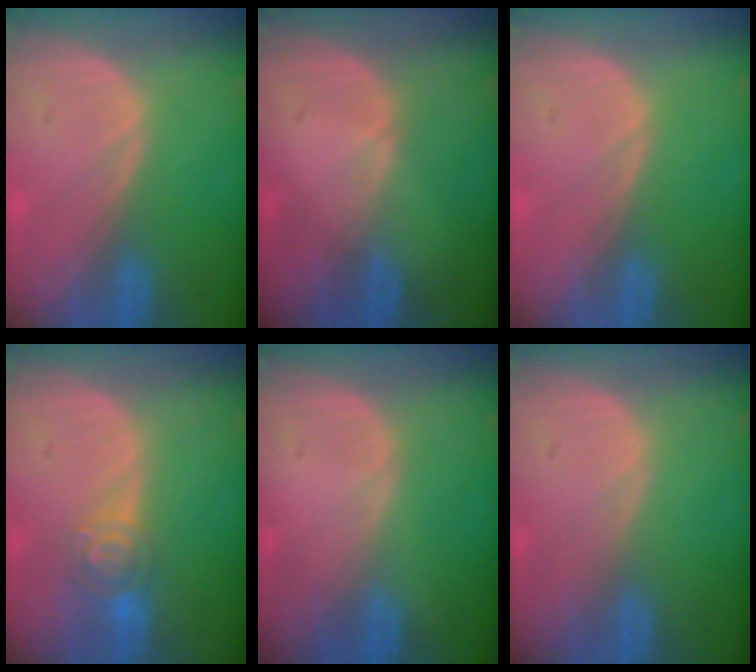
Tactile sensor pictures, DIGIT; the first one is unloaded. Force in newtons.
{"total": 0.7, "press": 0.5, "slide": 0.5}
{"total": 0.0}
{"total": 4.7, "press": 4.2, "slide": 2.2}
{"total": 0.0}
{"total": 0.0}